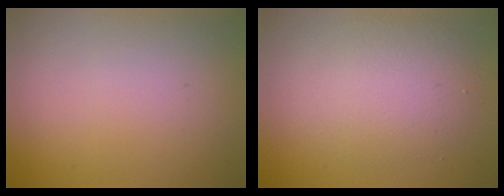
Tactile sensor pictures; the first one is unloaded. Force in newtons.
{"total": 4.2, "press": 4.2, "slide": 0.5}